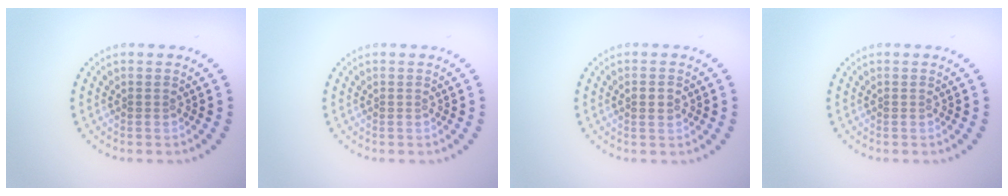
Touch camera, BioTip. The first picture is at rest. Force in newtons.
{"total": 0.0}
{"total": 0.8, "press": 0.8, "slide": 0.1}
{"total": 0.0}